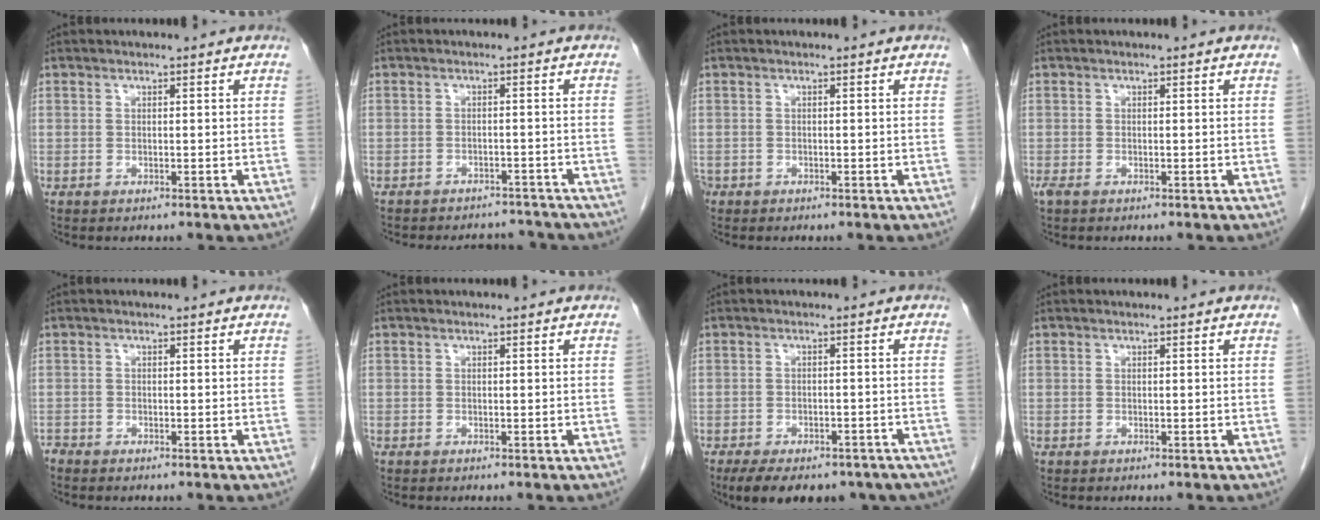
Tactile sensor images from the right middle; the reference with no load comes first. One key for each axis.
{"total": 8.8, "fx": -8.2, "fy": 2.7, "fz": 1.5, "tx": -0.027, "ty": 0.010, "tz": -0.096}
{"total": 1.3, "fx": -0.8, "fy": 0.9, "fz": 0.3, "tx": -0.012, "ty": 0.001, "tz": -0.015}
{"total": 1.1, "fx": -0.7, "fy": 0.5, "fz": 0.7, "tx": -0.016, "ty": -0.002, "tz": -0.010}
{"total": 1.0, "fx": -1.0, "fy": 0.2, "fz": 0.0, "tx": -0.005, "ty": -0.002, "tz": -0.020}
{"total": 0.0}
{"total": 14.8, "fx": -11.1, "fy": 6.8, "fz": 6.9, "tx": -0.122, "ty": -0.003, "tz": -0.138}
{"total": 0.0}